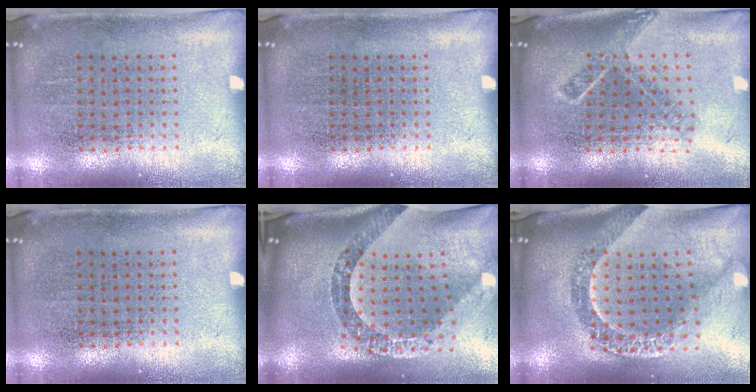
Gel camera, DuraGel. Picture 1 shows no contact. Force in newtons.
{"total": 0.0}
{"total": 1.8, "press": 1.3, "slide": 1.2}
{"total": 0.0}
{"total": 3.3, "press": 2.2, "slide": 2.4}
{"total": 3.0, "press": 2.4, "slide": 1.9}